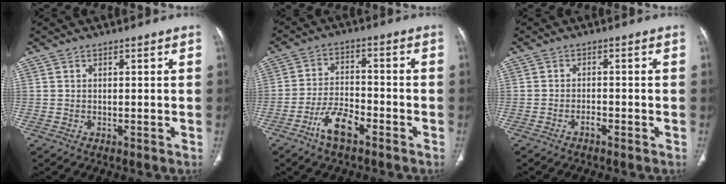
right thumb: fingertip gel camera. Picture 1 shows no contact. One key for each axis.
{"total": 7.9, "fx": -4.8, "fy": 3.2, "fz": 5.3, "tx": -0.100, "ty": 0.026, "tz": -0.090}
{"total": 1.5, "fx": -1.1, "fy": 0.5, "fz": 0.8, "tx": -0.018, "ty": 0.008, "tz": -0.020}